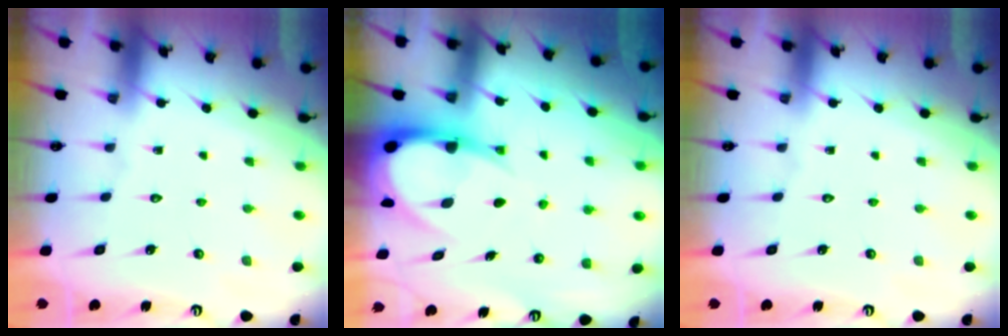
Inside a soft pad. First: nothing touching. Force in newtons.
{"total": 11.4, "press": 11.3, "slide": 1.4}
{"total": 0.0}